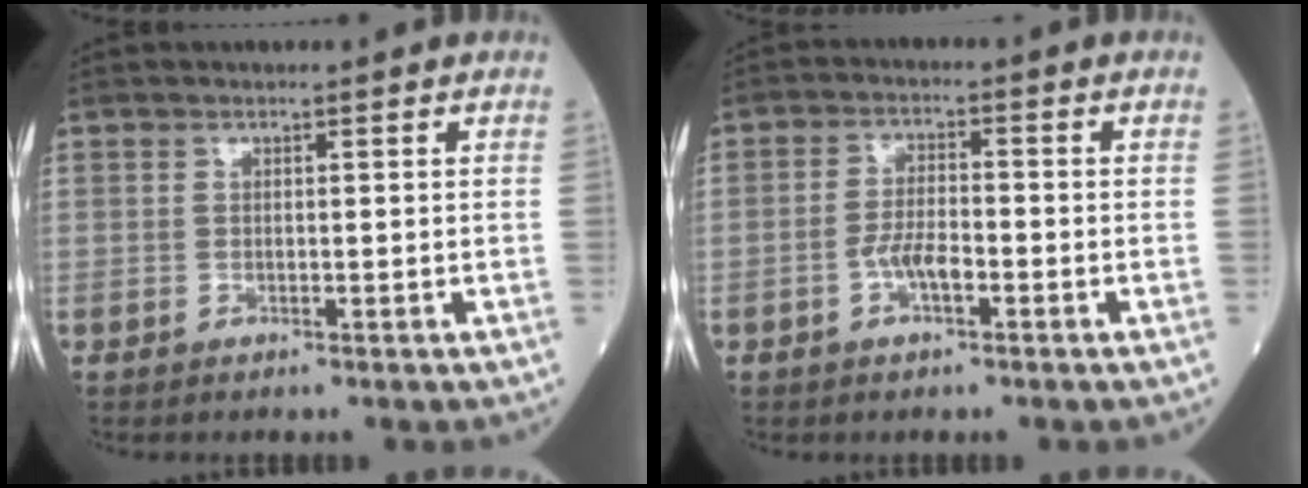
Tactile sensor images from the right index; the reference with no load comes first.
{"total": 3.9, "force": [-1.6, 1.2, 3.4], "torque": [-0.064, 0.008, -0.032]}